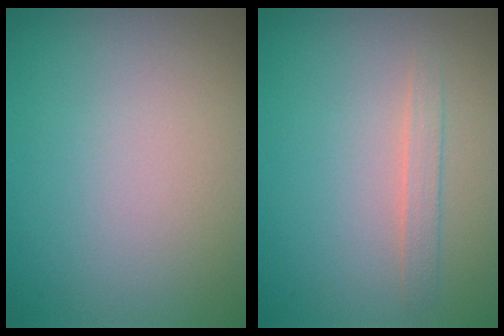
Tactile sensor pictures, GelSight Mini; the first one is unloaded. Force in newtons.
{"total": 1.3, "press": 1.3, "slide": 0.1}